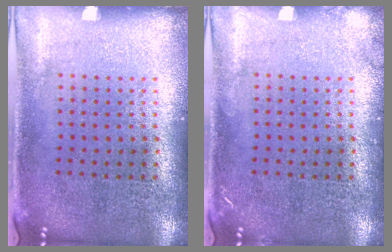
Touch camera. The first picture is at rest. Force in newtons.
{"total": 0.8, "press": 0.8, "slide": 0.1}